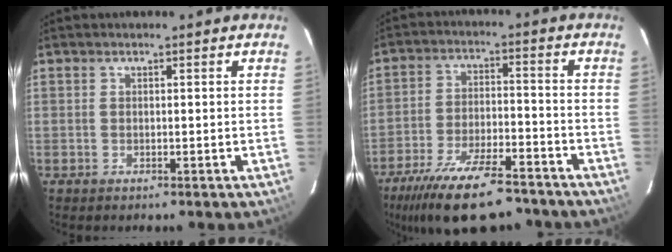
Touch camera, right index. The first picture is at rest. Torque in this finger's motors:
{"motor_torque": [1.41, -0.74, 0.60, 0.10]}